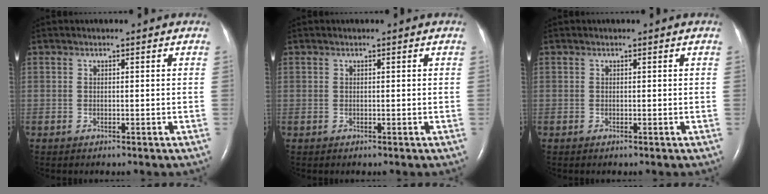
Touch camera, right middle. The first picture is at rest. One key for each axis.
{"total": 0.0}
{"total": 0.0}